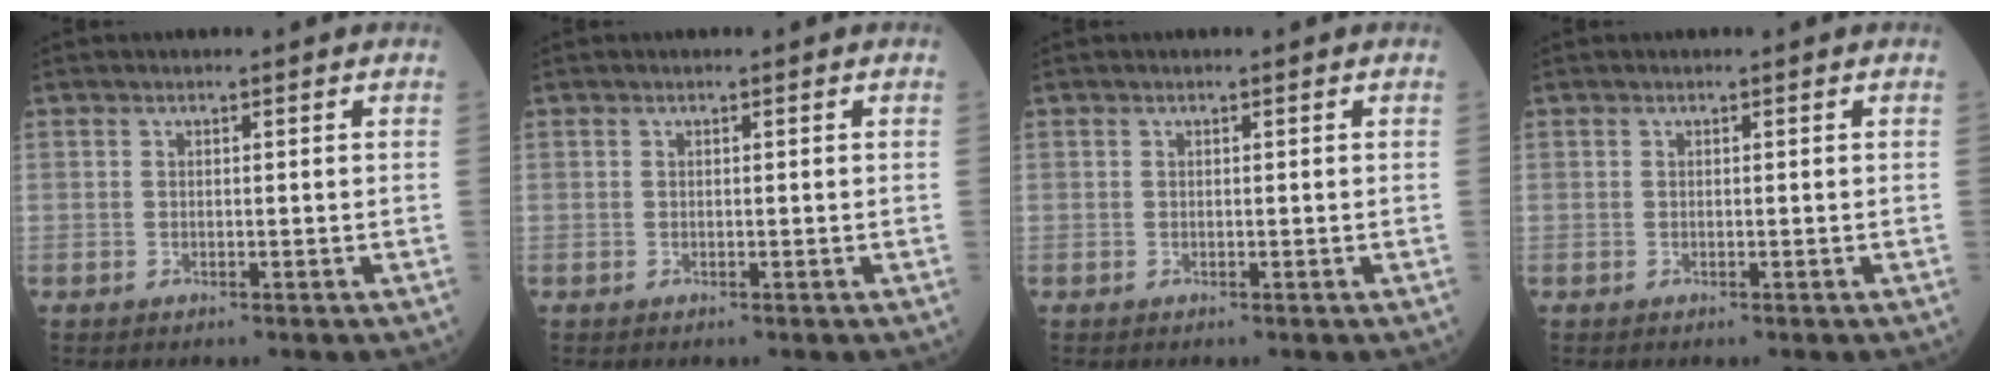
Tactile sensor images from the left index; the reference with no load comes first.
{"total": 0.0}
{"total": 0.0}
{"total": 0.0}